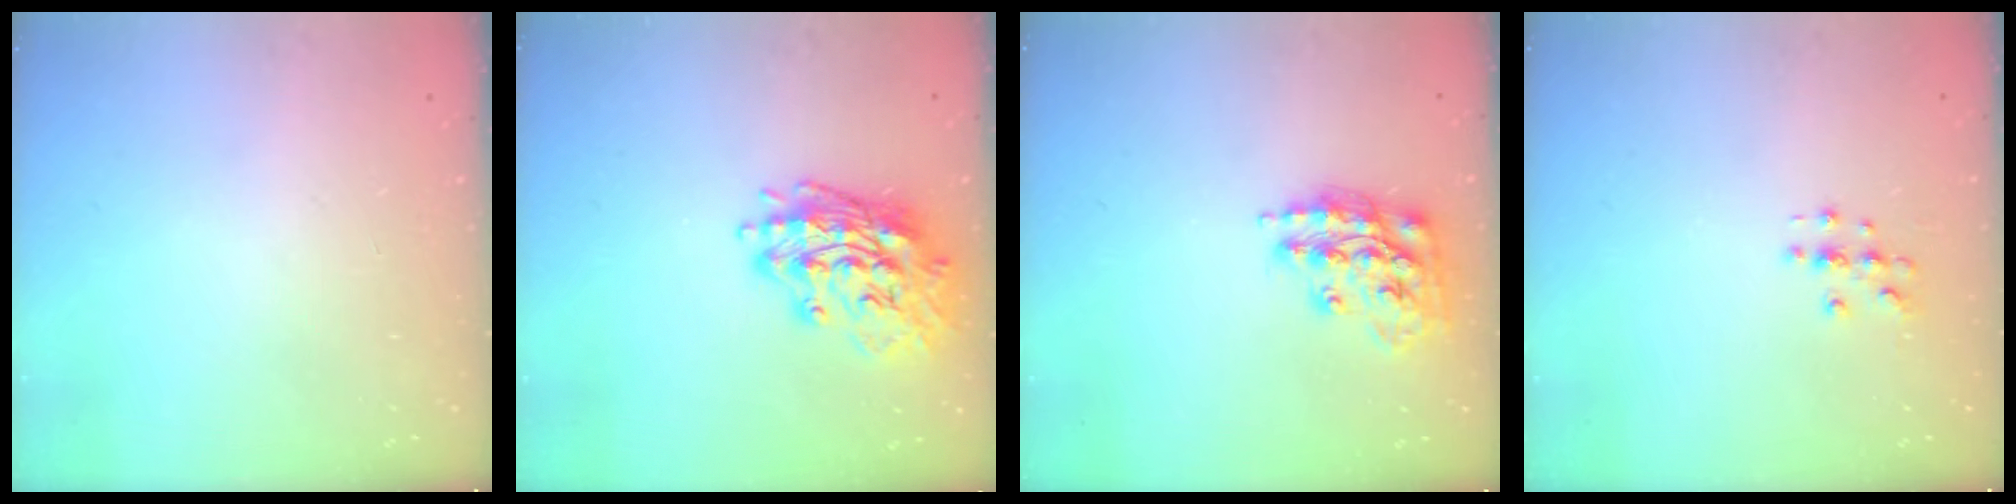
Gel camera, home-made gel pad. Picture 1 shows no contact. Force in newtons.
{"total": 17.1, "press": 16.9, "slide": 2.4}
{"total": 15.2, "press": 15.1, "slide": 0.8}
{"total": 3.6, "press": 3.6, "slide": 0.5}